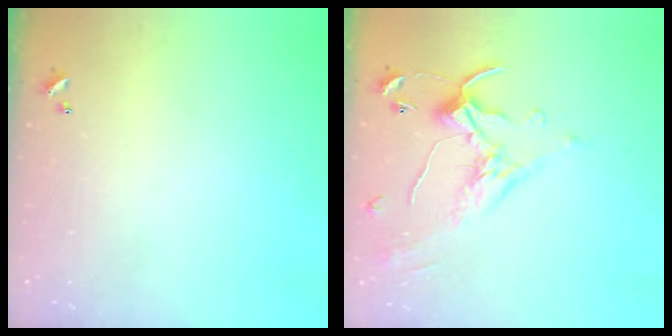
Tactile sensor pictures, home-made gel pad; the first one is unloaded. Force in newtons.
{"total": 1.1, "press": 0.4, "slide": 1.0}